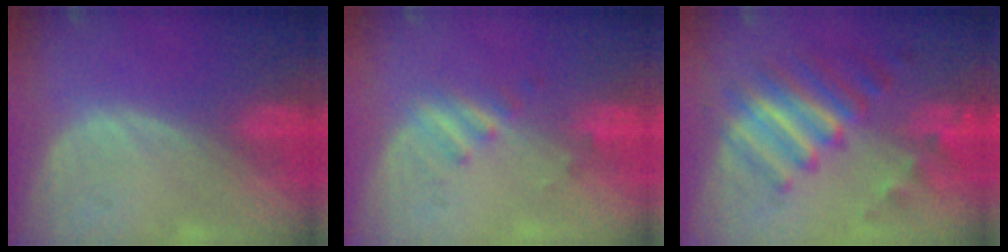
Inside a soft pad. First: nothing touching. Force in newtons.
{"total": 2.8, "press": 2.6, "slide": 1.2}
{"total": 9.1, "press": 8.5, "slide": 3.1}